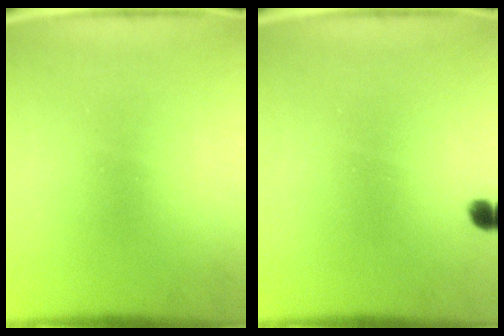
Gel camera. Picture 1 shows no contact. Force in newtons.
{"total": 1.4}